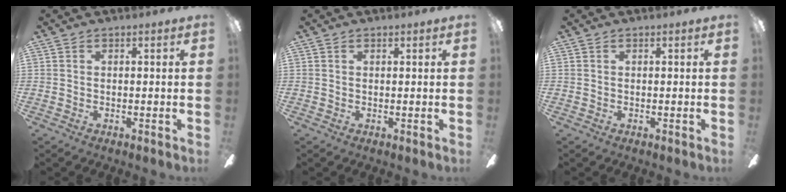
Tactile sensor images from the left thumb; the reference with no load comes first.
{"total": 0.6, "force": [0.5, 0.3, 0.1], "torque": [0.005, -0.002, 0.007]}
{"total": 0.0}